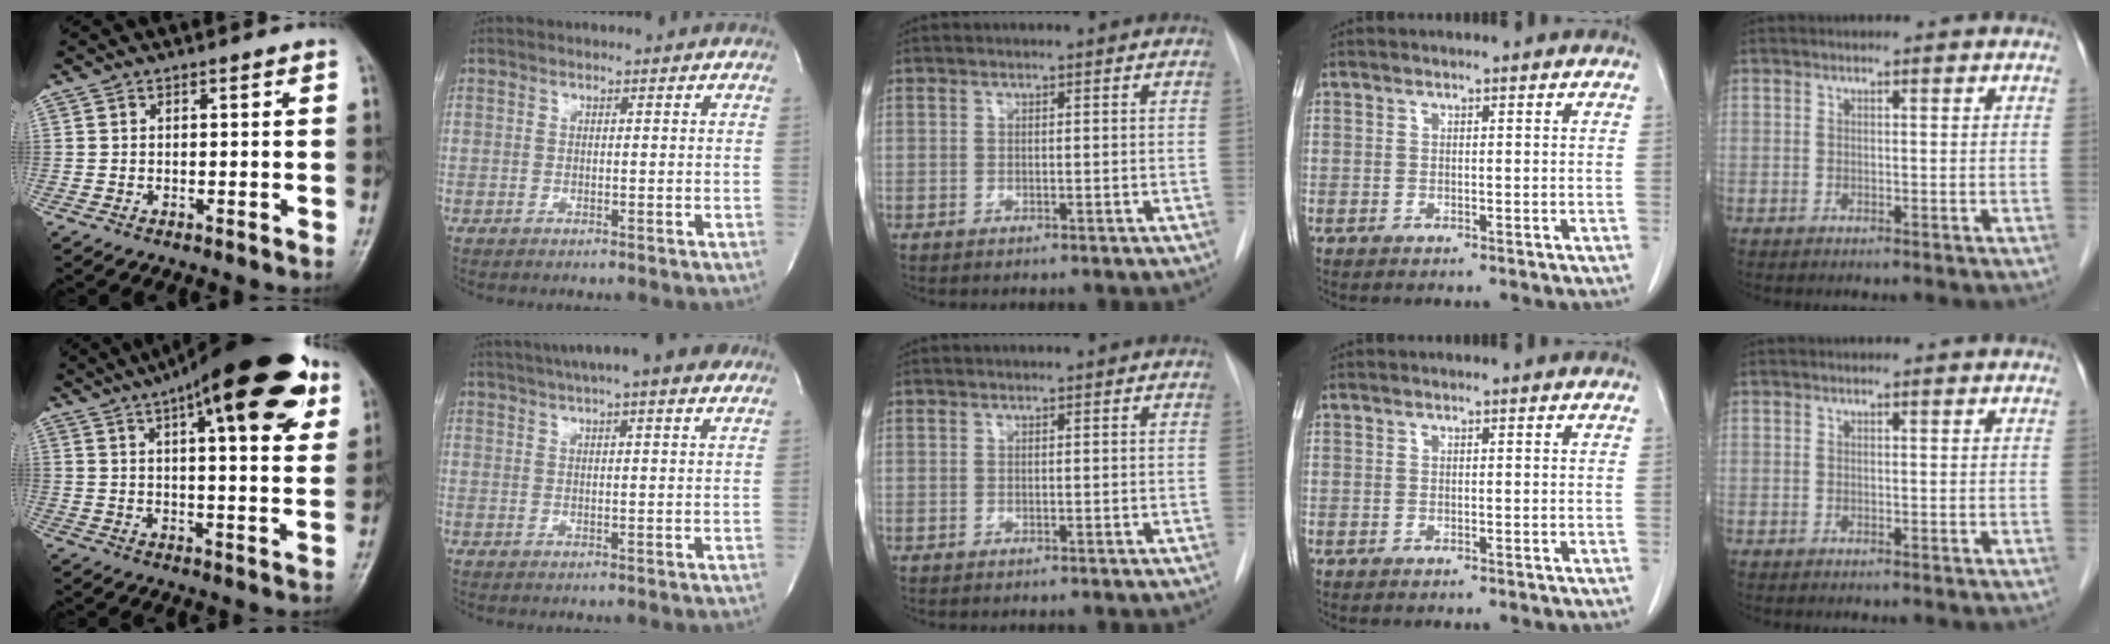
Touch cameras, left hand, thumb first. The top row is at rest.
{"thumb": {"total": 23.7, "force": [12.2, 7.2, 19.1], "torque": [-0.255, -0.007, 0.170]}, "index": {"total": 13.5, "force": [10.6, 1.5, 8.2], "torque": [-0.136, 0.038, 0.139]}}